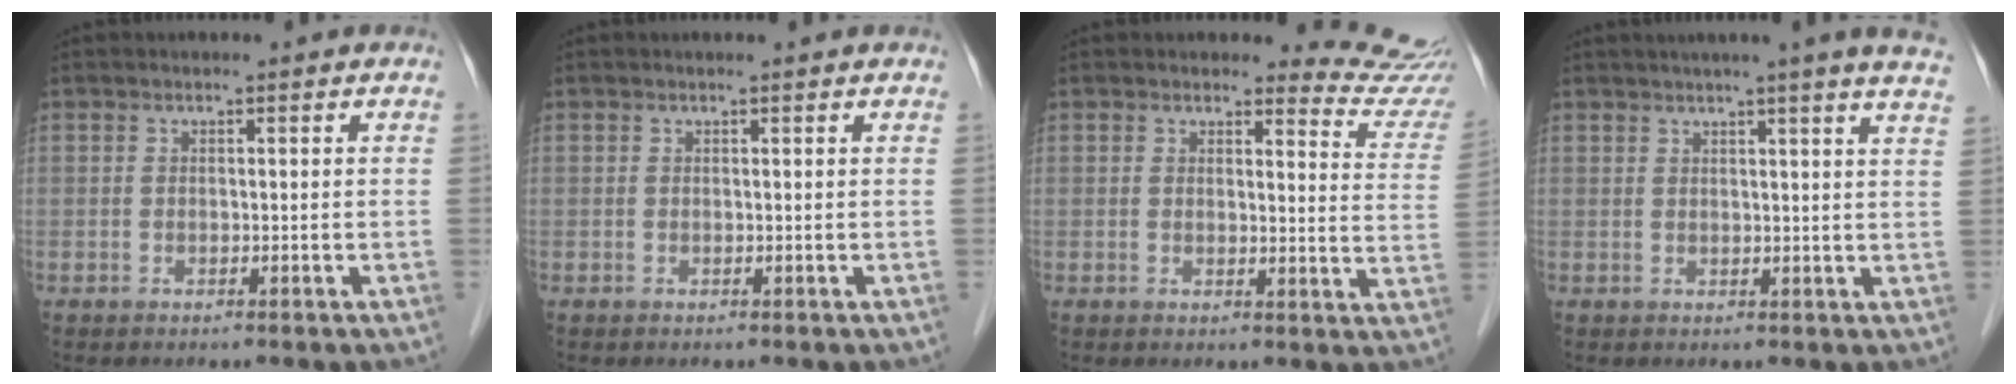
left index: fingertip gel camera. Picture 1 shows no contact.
{"total": 0.6, "force": [0.6, 0.0, 0.2], "torque": [-0.005, 0.003, 0.007]}
{"total": 8.6, "force": [8.5, 0.8, -0.2], "torque": [0.023, -0.078, 0.063]}
{"total": 12.2, "force": [10.2, -1.0, 6.7], "torque": [-0.092, -0.004, 0.106]}